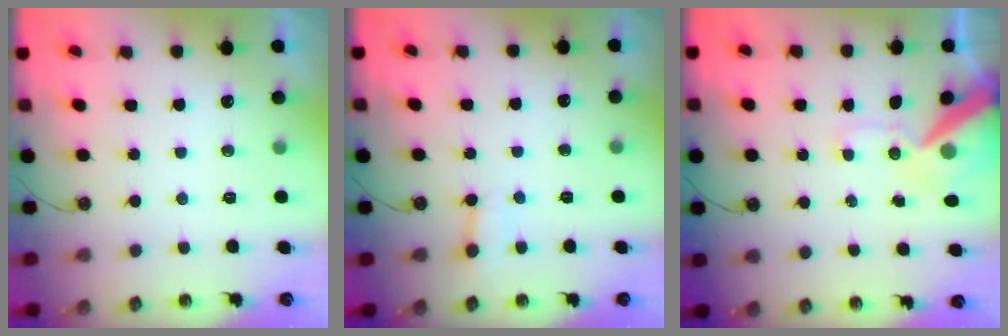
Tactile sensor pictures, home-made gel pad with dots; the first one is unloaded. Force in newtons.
{"total": 2.9, "press": 2.9, "slide": 0.3}
{"total": 13.9, "press": 13.7, "slide": 2.2}